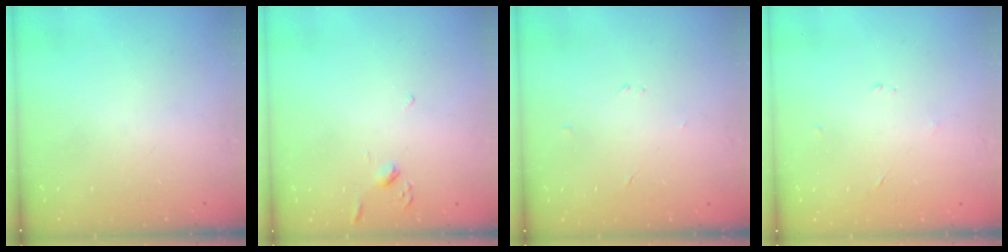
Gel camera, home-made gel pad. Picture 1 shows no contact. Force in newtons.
{"total": 2.9, "press": 2.8, "slide": 0.7}
{"total": 2.3, "press": 2.3, "slide": 0.3}
{"total": 2.3, "press": 2.2, "slide": 0.3}